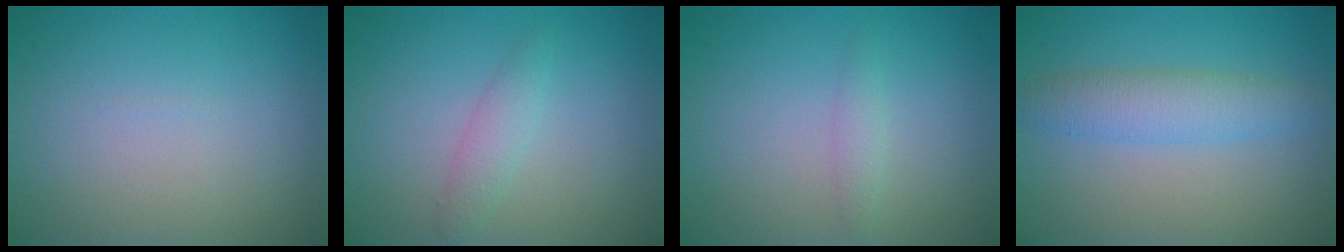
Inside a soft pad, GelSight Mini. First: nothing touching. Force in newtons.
{"total": 1.7, "press": 1.7, "slide": 0.1}
{"total": 1.0, "press": 1.0, "slide": 0.0}
{"total": 3.4, "press": 3.4, "slide": 0.1}